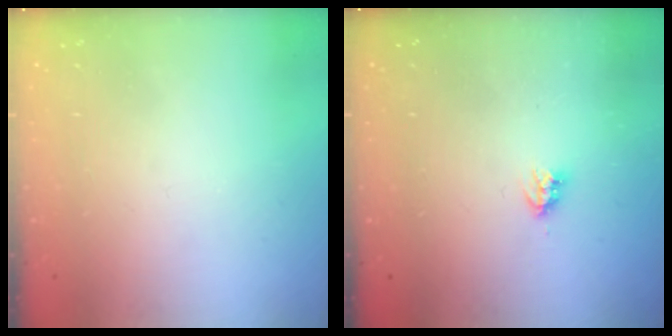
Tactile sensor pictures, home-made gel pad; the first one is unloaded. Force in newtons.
{"total": 3.6, "press": 3.6, "slide": 0.1}